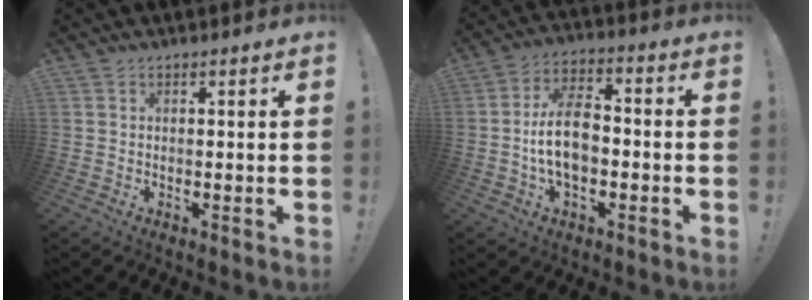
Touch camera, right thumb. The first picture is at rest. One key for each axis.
{"total": 12.4, "fx": -2.4, "fy": 7.4, "fz": 9.7, "tx": -0.191, "ty": 0.015, "tz": -0.045}